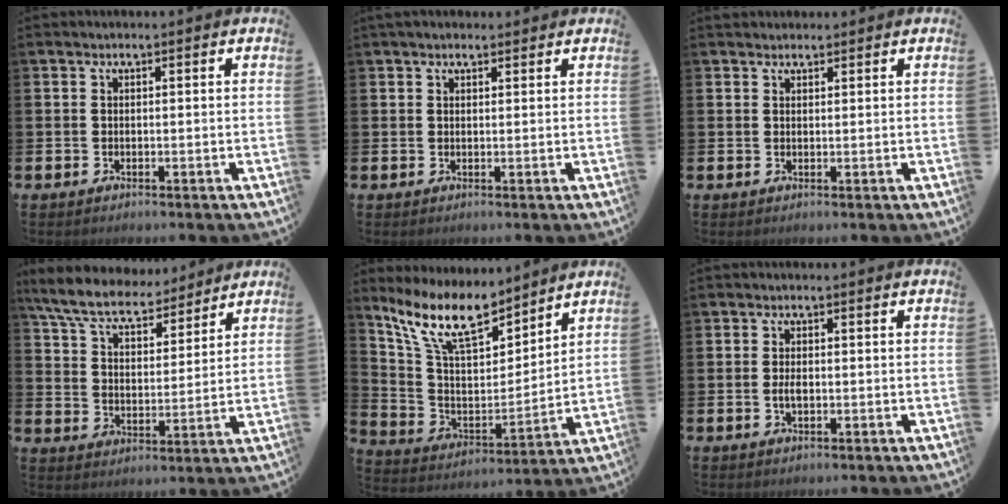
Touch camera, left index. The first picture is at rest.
{"total": 1.6, "force": [1.4, 0.6, 0.5], "torque": [-0.003, 0.002, 0.024]}
{"total": 1.2, "force": [1.1, 0.4, -0.1], "torque": [0.011, 0.000, 0.020]}
{"total": 8.2, "force": [7.4, 2.1, 2.7], "torque": [-0.088, -0.039, 0.134]}
{"total": 11.8, "force": [10.0, 3.4, 5.2], "torque": [-0.147, -0.048, 0.182]}
{"total": 1.7, "force": [-0.4, 0.8, 1.5], "torque": [-0.026, 0.000, -0.008]}